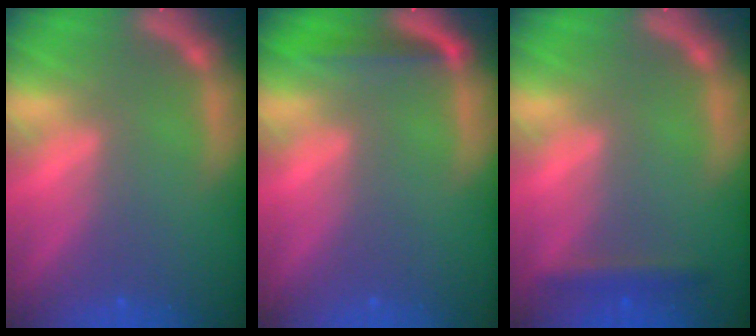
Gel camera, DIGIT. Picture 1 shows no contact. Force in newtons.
{"total": 2.5}
{"total": 1.9}